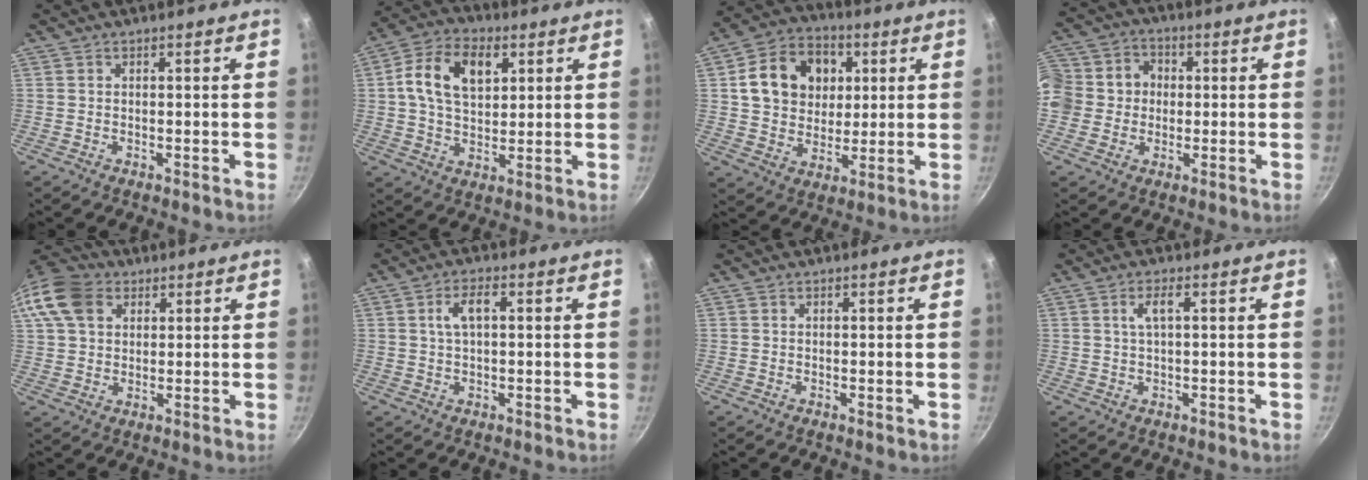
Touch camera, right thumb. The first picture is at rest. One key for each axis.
{"total": 12.7, "fx": 3.6, "fy": 8.2, "fz": 9.0, "tx": -0.149, "ty": 0.004, "tz": 0.053}
{"total": 15.4, "fx": 3.6, "fy": 12.4, "fz": 8.3, "tx": -0.116, "ty": 0.009, "tz": 0.056}
{"total": 12.6, "fx": -0.2, "fy": 11.5, "fz": 5.3, "tx": -0.090, "ty": 0.027, "tz": -0.018}
{"total": 13.4, "fx": 5.1, "fy": 9.9, "fz": 7.5, "tx": -0.146, "ty": 0.016, "tz": 0.082}
{"total": 4.4, "fx": 0.8, "fy": 2.0, "fz": 3.8, "tx": -0.071, "ty": 0.014, "tz": 0.015}
{"total": 0.0}
{"total": 2.8, "fx": 0.6, "fy": 0.7, "fz": 2.6, "tx": -0.055, "ty": 0.007, "tz": 0.015}